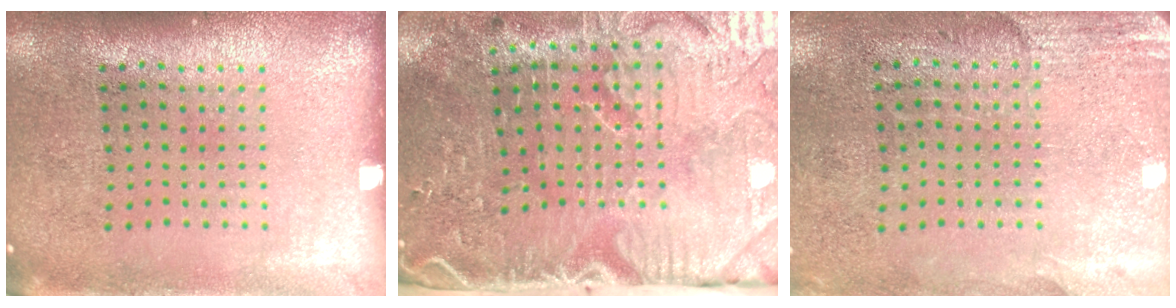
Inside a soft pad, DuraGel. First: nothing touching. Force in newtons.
{"total": 5.3, "press": 4.3, "slide": 3.0}
{"total": 2.8, "press": 2.5, "slide": 1.2}